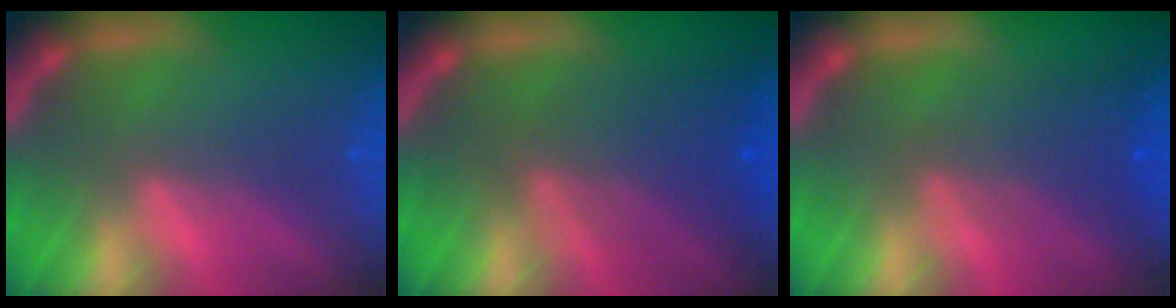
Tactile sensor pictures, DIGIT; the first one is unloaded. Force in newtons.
{"total": 5.1}
{"total": 3.4}